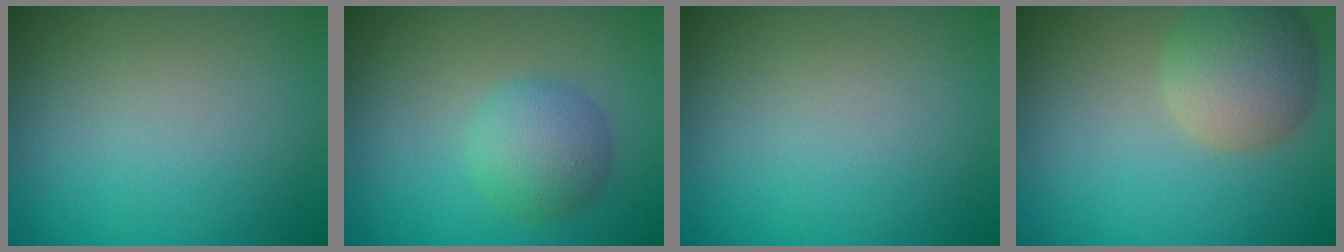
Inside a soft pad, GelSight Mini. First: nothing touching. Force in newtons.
{"total": 3.4, "press": 3.4, "slide": 0.2}
{"total": 0.0}
{"total": 5.4, "press": 5.4, "slide": 0.5}